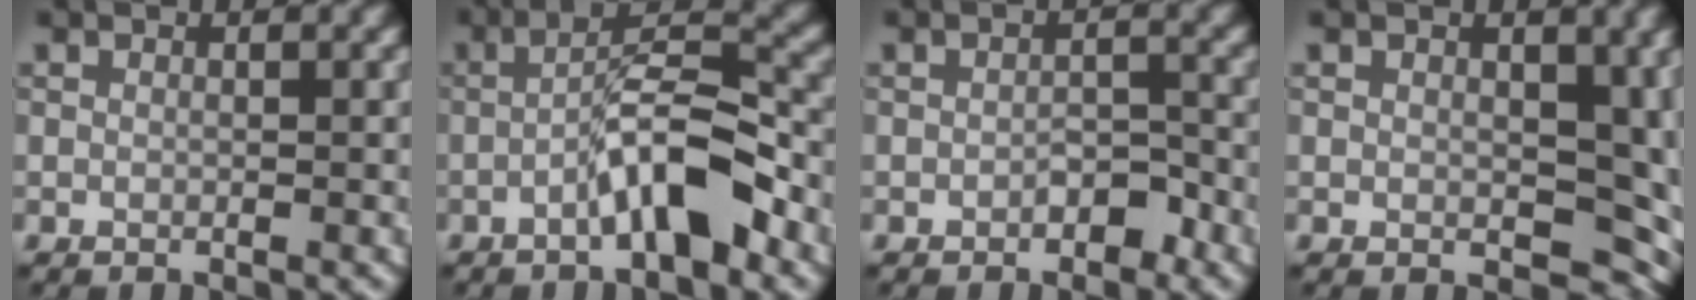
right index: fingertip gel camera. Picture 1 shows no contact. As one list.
[{"total": 6.4, "force": [-2.7, 1.6, 5.6], "torque": [-0.094, 0.021, -0.051]}, {"total": 2.1, "force": [-1.2, 1.0, 1.4], "torque": [-0.022, 0.007, -0.020]}, {"total": 8.9, "force": [0.1, 5.7, 6.9], "torque": [-0.082, -0.020, 0.016]}]